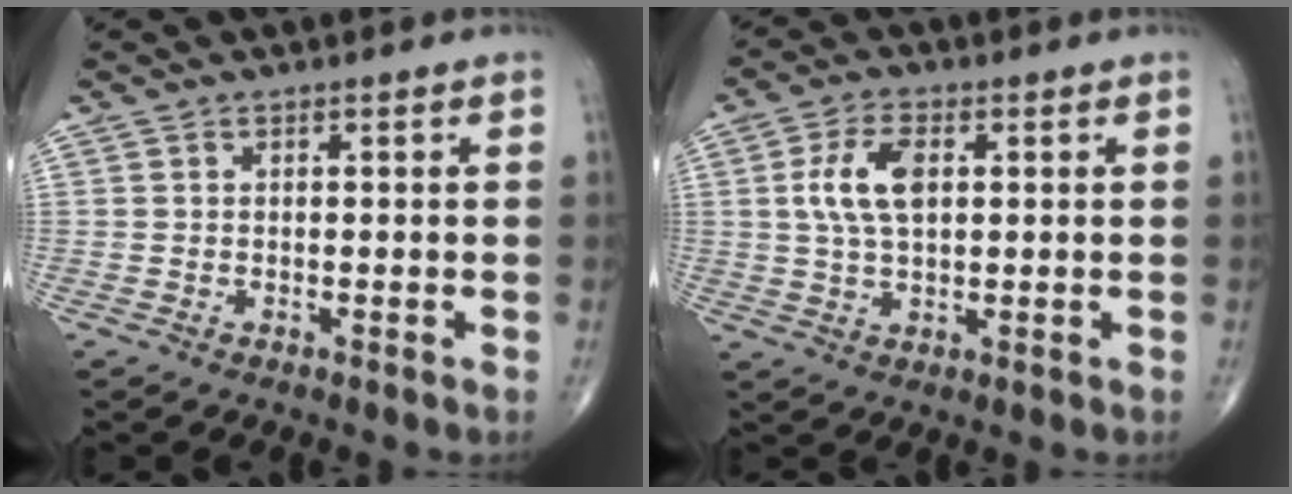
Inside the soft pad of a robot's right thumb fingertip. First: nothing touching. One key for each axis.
{"total": 8.0, "fx": 1.5, "fy": 4.2, "fz": 6.6, "tx": -0.131, "ty": 0.003, "tz": 0.029}